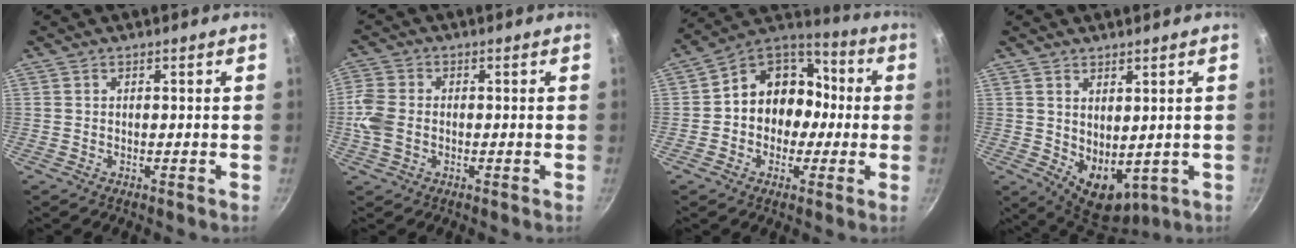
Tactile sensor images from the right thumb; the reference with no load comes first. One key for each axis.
{"total": 5.9, "fx": -1.0, "fy": 4.3, "fz": 3.9, "tx": -0.087, "ty": 0.007, "tz": -0.028}
{"total": 13.9, "fx": -0.9, "fy": 11.8, "fz": 7.3, "tx": -0.058, "ty": 0.050, "tz": -0.031}
{"total": 8.9, "fx": 1.0, "fy": 5.8, "fz": 6.7, "tx": -0.074, "ty": -0.026, "tz": 0.038}